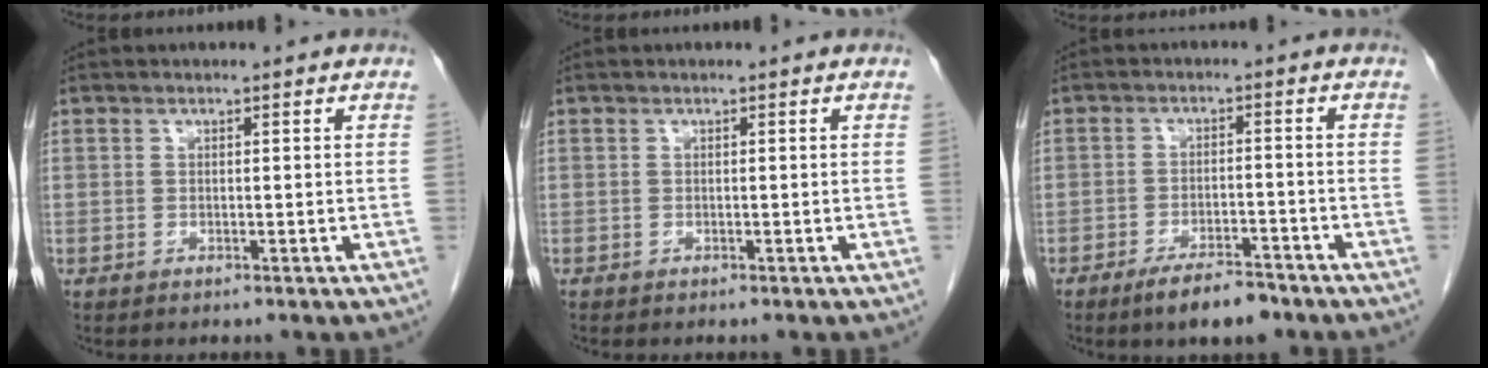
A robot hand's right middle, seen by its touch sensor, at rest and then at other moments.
{"total": 0.0}
{"total": 6.2, "force": [-4.7, 1.6, 3.8], "torque": [-0.066, -0.004, -0.073]}